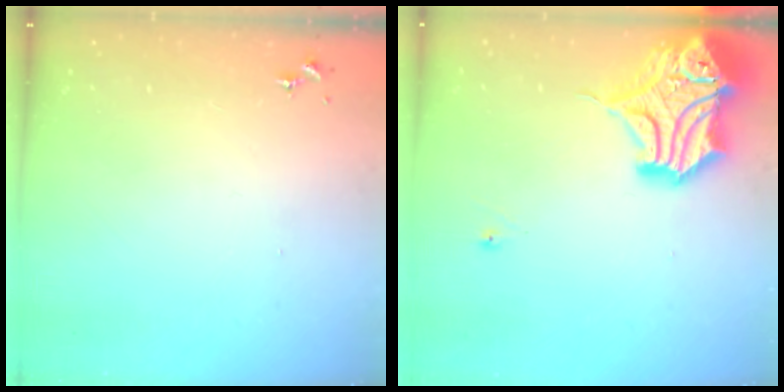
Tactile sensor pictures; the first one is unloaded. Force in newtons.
{"total": 19.9, "press": 19.7, "slide": 3.3}